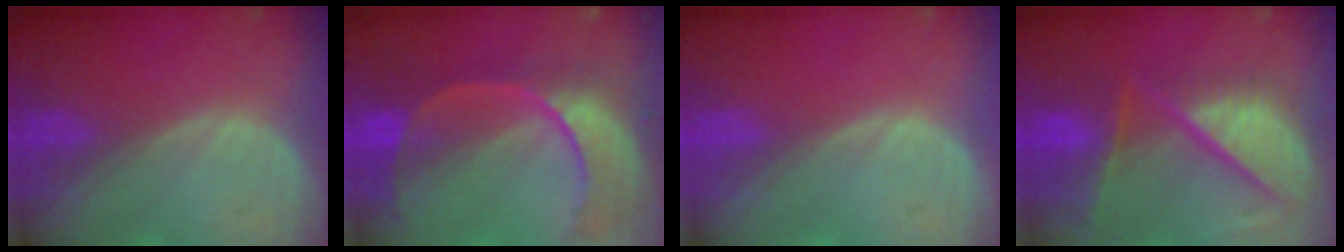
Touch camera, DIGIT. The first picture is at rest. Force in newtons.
{"total": 11.1, "press": 9.3, "slide": 6.0}
{"total": 0.0}
{"total": 12.0, "press": 10.0, "slide": 6.6}